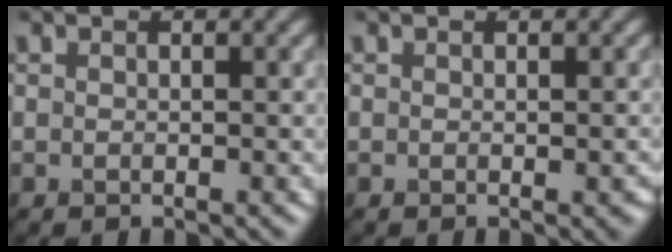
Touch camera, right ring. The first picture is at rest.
{"total": 0.8, "force": [-0.2, 0.1, 0.8], "torque": [-0.009, -0.002, -0.001]}